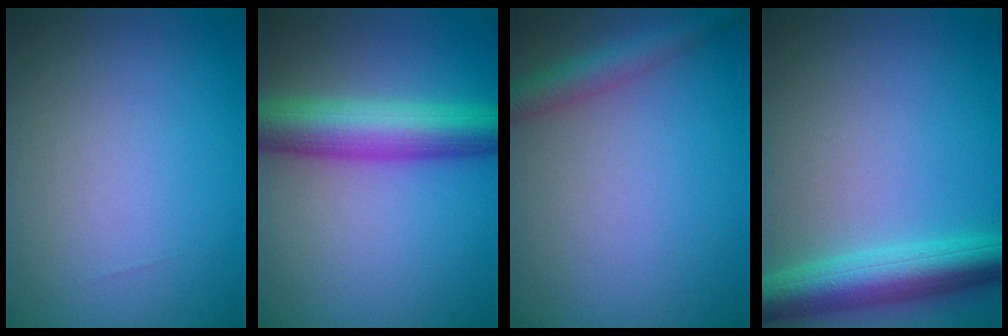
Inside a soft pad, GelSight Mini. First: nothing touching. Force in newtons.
{"total": 7.4, "press": 7.4, "slide": 0.2}
{"total": 2.9, "press": 2.9, "slide": 0.1}
{"total": 5.9, "press": 5.9, "slide": 0.2}